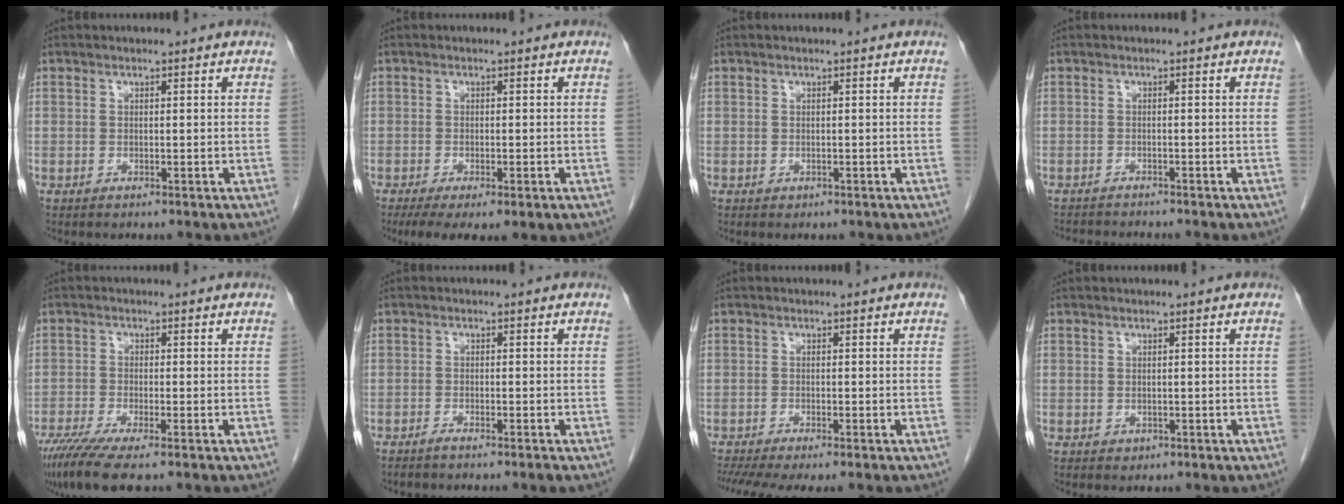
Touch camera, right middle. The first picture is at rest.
{"total": 7.6, "force": [-4.6, 2.2, 5.6], "torque": [-0.086, -0.019, -0.072]}
{"total": 0.0}
{"total": 4.4, "force": [-4.2, 0.2, 1.2], "torque": [-0.014, -0.010, -0.064]}
{"total": 7.3, "force": [-5.4, 0.5, 4.9], "torque": [-0.086, -0.019, -0.095]}
{"total": 2.1, "force": [-1.8, -0.5, 1.1], "torque": [-0.017, 0.002, -0.033]}
{"total": 8.6, "force": [-7.1, 1.0, 4.7], "torque": [-0.067, -0.007, -0.109]}
{"total": 0.5, "force": [-0.1, 0.5, 0.2], "torque": [-0.006, 0.000, 0.001]}